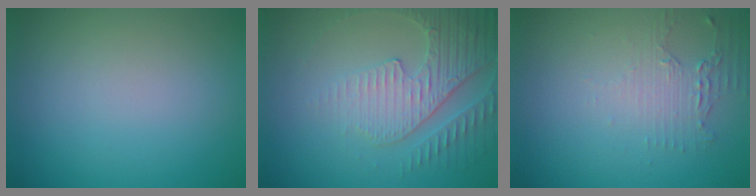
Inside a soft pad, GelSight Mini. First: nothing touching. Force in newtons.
{"total": 4.0, "press": 3.9, "slide": 1.0}
{"total": 2.1, "press": 1.6, "slide": 1.4}